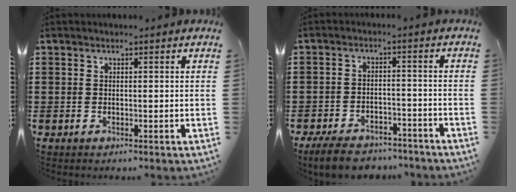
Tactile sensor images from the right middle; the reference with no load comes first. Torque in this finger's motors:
{"motor_torque": [1.34, -0.80, 0.13, 0.09]}